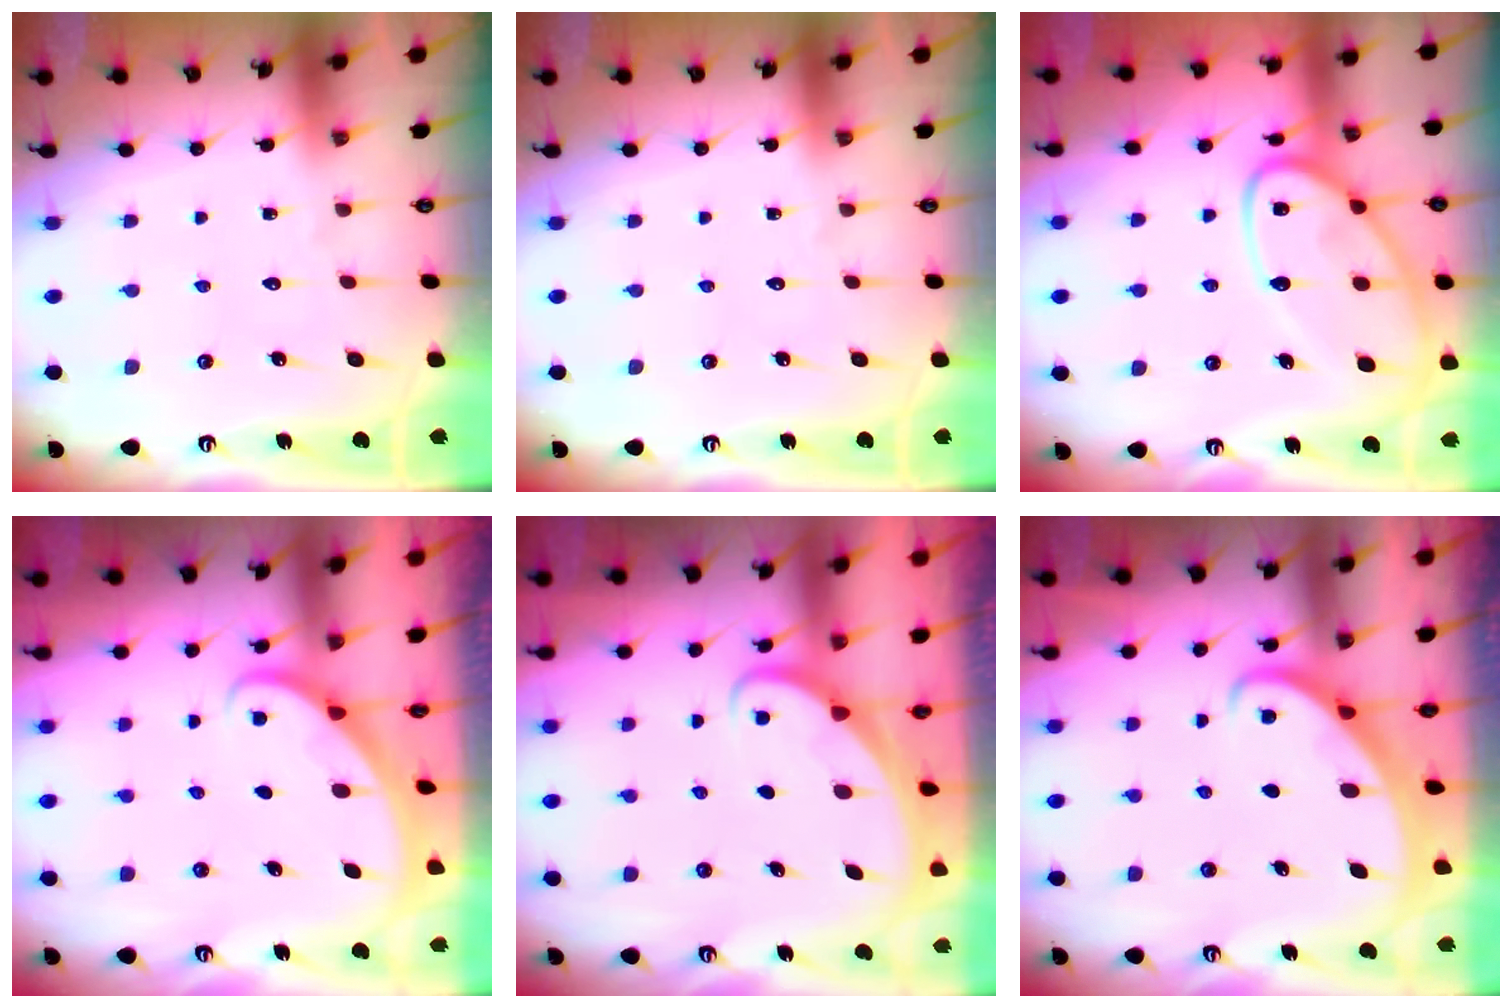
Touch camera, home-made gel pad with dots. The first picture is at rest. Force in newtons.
{"total": 0.0}
{"total": 19.4, "press": 19.3, "slide": 1.8}
{"total": 2.1, "press": 2.1, "slide": 0.1}
{"total": 1.6, "press": 1.6, "slide": 0.1}
{"total": 2.3, "press": 2.3, "slide": 0.2}